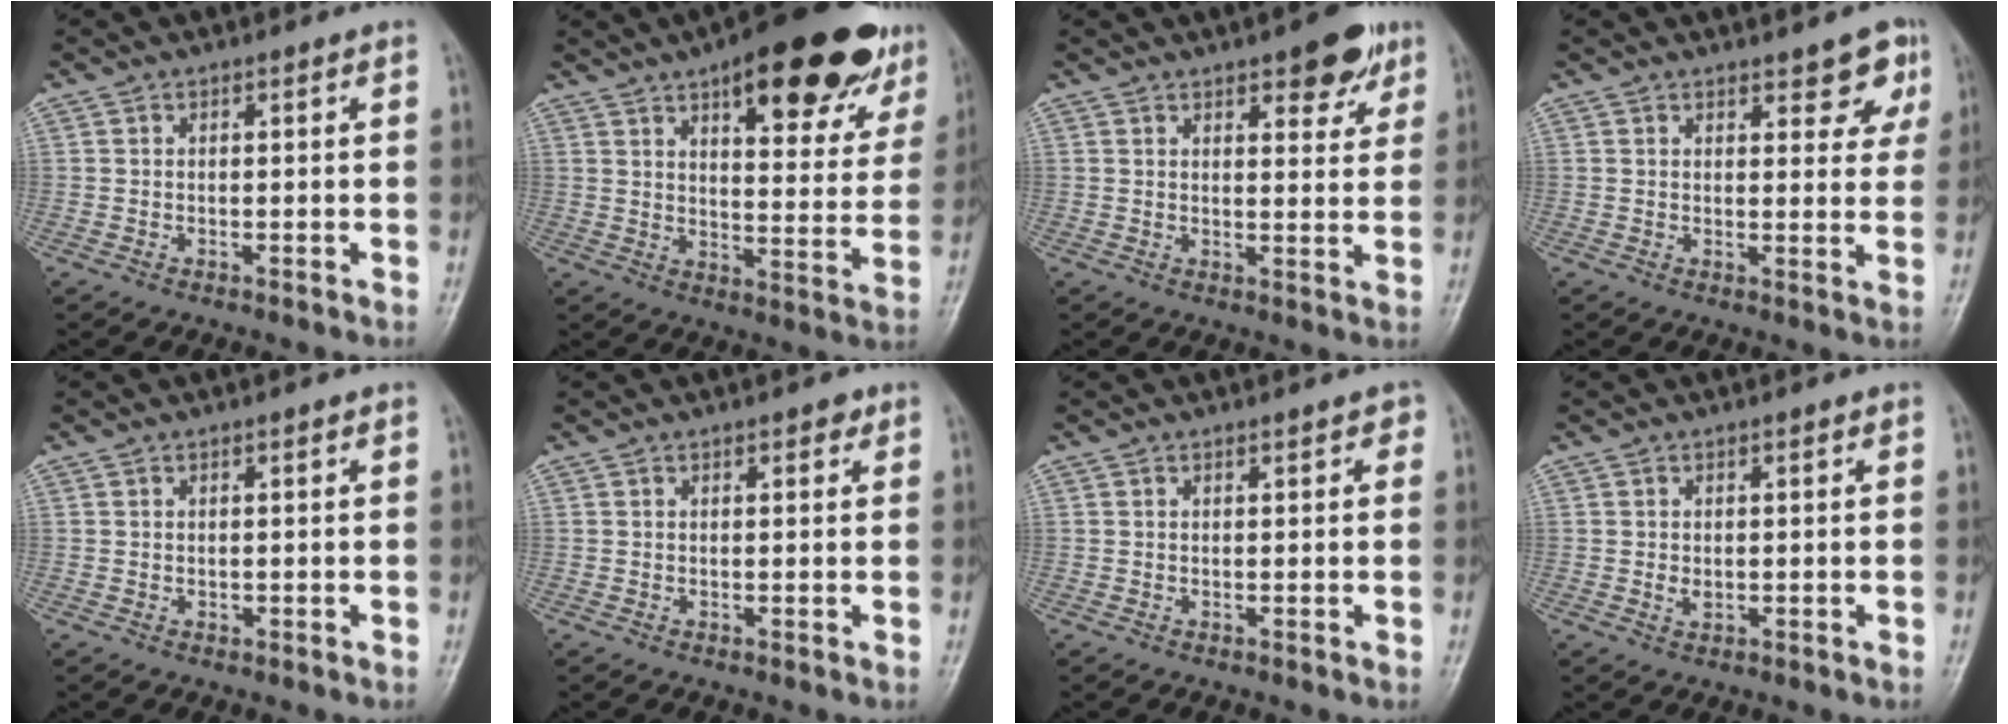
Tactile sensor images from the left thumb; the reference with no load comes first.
{"total": 23.8, "force": [14.3, 8.5, 17.0], "torque": [-0.189, -0.036, 0.195]}
{"total": 7.5, "force": [4.6, 3.0, 5.1], "torque": [-0.041, -0.021, 0.055]}
{"total": 5.9, "force": [3.7, 2.6, 3.7], "torque": [-0.010, -0.018, 0.042]}
{"total": 0.6, "force": [0.2, 0.4, 0.4], "torque": [-0.002, -0.001, 0.004]}
{"total": 1.5, "force": [0.9, 0.8, 1.0], "torque": [-0.005, -0.002, 0.007]}
{"total": 1.3, "force": [0.7, 0.6, 1.0], "torque": [-0.007, 0.001, 0.005]}
{"total": 1.6, "force": [0.1, 1.1, 1.1], "torque": [-0.015, -0.002, 0.004]}